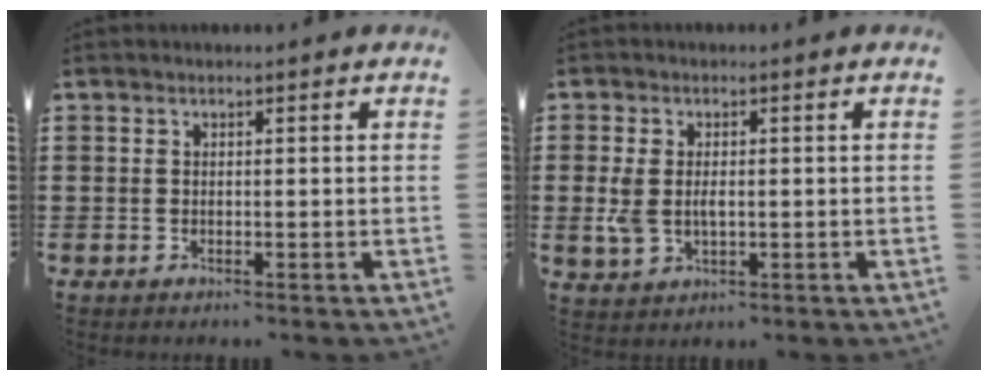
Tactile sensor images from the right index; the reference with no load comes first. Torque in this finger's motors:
{"motor_torque": [0.60, 0.44, 0.30, 0.09]}